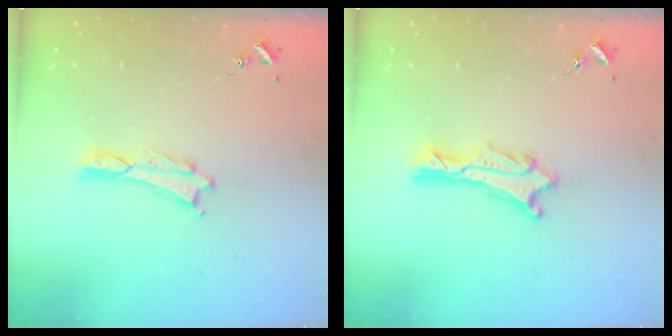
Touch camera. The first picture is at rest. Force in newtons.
{"total": 1.3, "press": 1.3, "slide": 0.1}